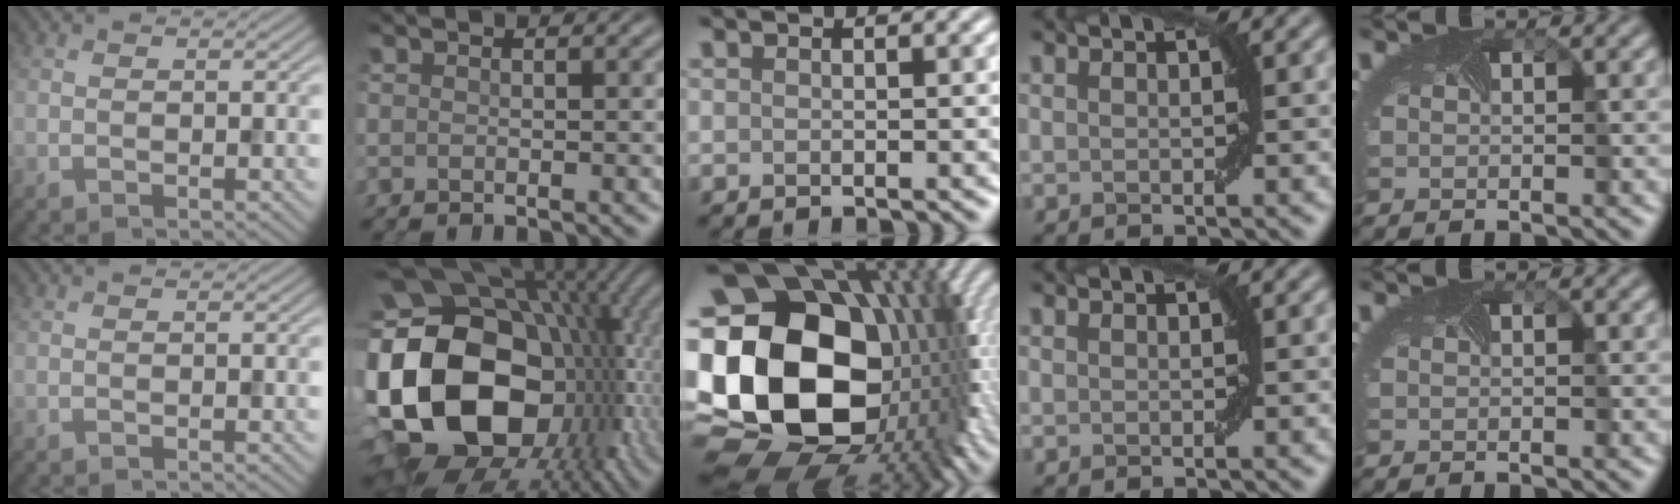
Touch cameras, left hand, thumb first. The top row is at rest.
{"index": {"total": 21.8, "force": [-0.1, 15.7, 15.2], "torque": [-0.337, -0.018, 0.015]}, "middle": {"total": 21.3, "force": [-0.1, 15.8, 14.4], "torque": [-0.311, -0.027, 0.026]}}